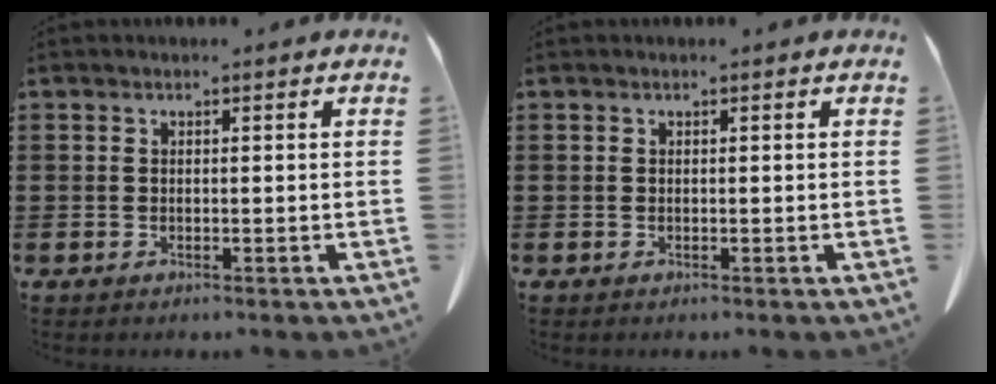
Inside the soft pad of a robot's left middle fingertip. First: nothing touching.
{"total": 0.0}